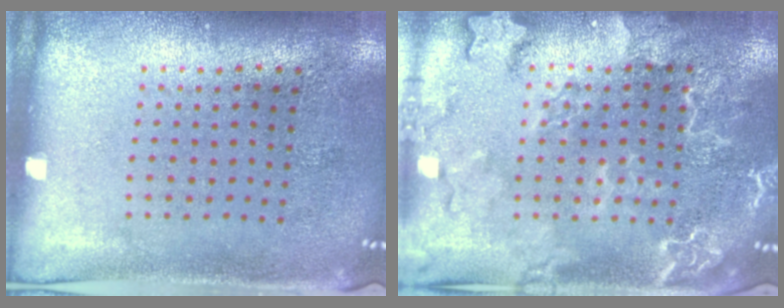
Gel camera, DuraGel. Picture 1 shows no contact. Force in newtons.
{"total": 2.5, "press": 2.4, "slide": 0.4}